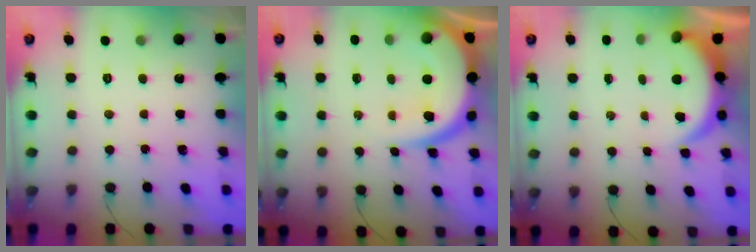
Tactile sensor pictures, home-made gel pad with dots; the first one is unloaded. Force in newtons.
{"total": 13.6, "press": 13.6, "slide": 1.1}
{"total": 5.4, "press": 5.4, "slide": 0.4}